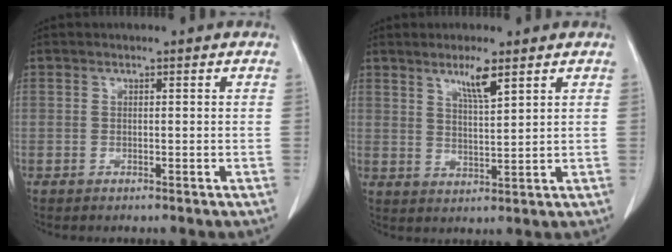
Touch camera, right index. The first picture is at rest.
{"total": 5.0, "force": [3.2, 0.5, 3.8], "torque": [-0.070, -0.007, 0.059]}